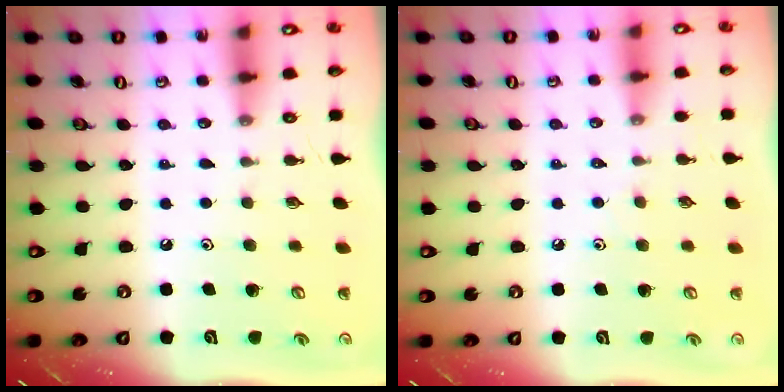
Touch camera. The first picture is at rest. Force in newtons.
{"total": 2.1, "press": 2.1, "slide": 0.4}